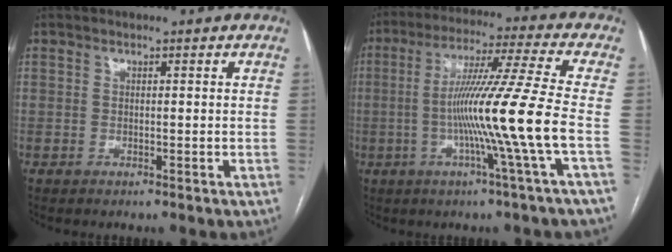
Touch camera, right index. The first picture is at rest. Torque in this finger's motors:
{"motor_torque": [2.14, 0.00, 1.05, 0.21]}